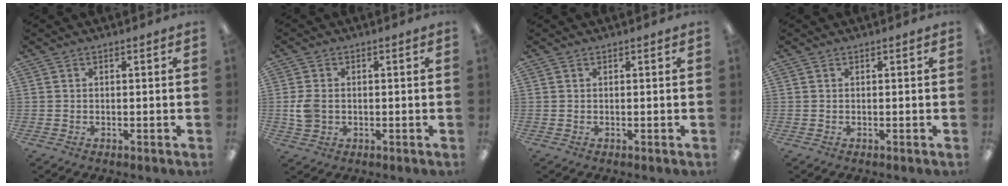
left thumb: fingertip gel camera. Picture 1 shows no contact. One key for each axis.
{"total": 4.8, "fx": -0.1, "fy": 3.7, "fz": 3.0, "tx": -0.059, "ty": 0.001, "tz": -0.004}
{"total": 0.0}
{"total": 0.0}